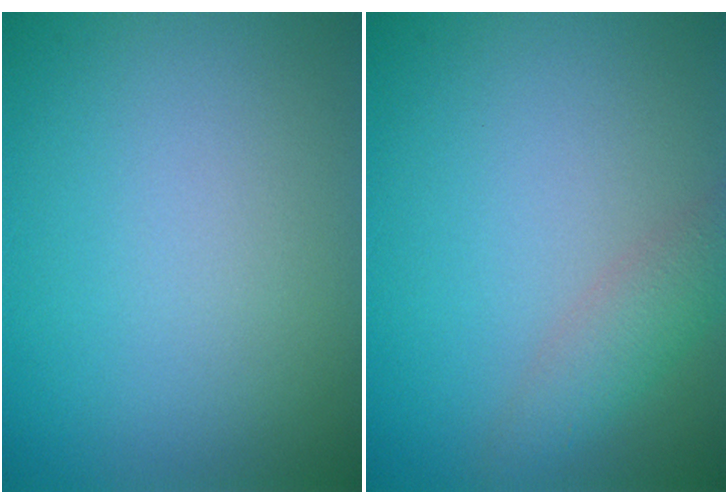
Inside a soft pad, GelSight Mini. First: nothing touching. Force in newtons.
{"total": 2.5, "press": 2.5, "slide": 0.1}